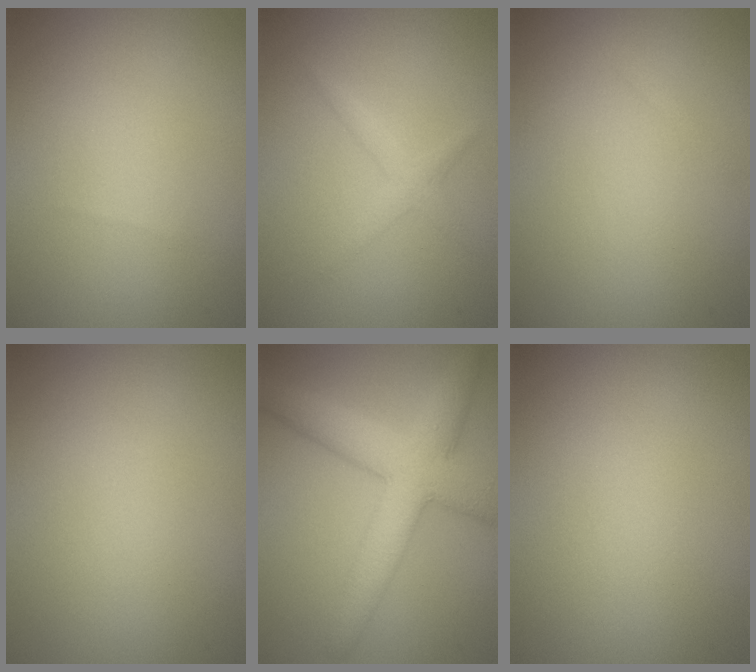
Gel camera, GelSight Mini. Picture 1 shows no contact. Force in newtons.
{"total": 1.6, "press": 1.6, "slide": 0.1}
{"total": 0.6, "press": 0.6, "slide": 0.1}
{"total": 0.0}
{"total": 6.6, "press": 6.6, "slide": 0.1}
{"total": 0.0}